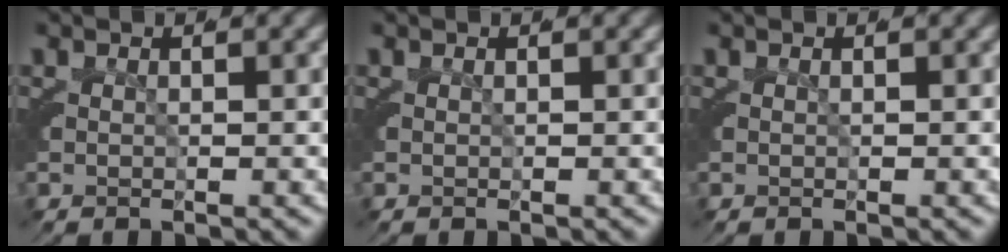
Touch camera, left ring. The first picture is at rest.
{"total": 0.0}
{"total": 0.0}